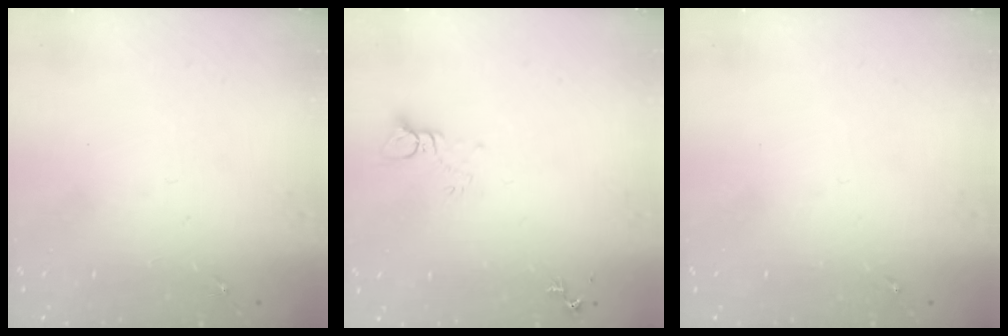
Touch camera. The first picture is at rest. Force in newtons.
{"total": 4.4, "press": 4.4, "slide": 0.3}
{"total": 0.0}